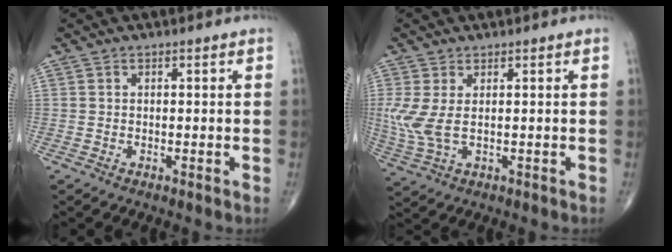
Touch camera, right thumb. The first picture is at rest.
{"total": 6.2, "force": [0.7, 3.0, 5.4], "torque": [-0.150, -0.002, 0.024]}